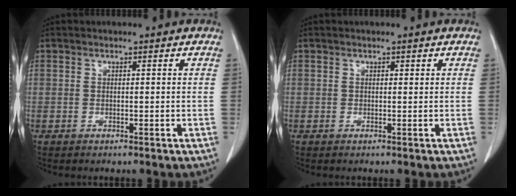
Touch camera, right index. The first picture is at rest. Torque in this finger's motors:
{"motor_torque": [-0.27, 0.28, -0.02, -0.01]}